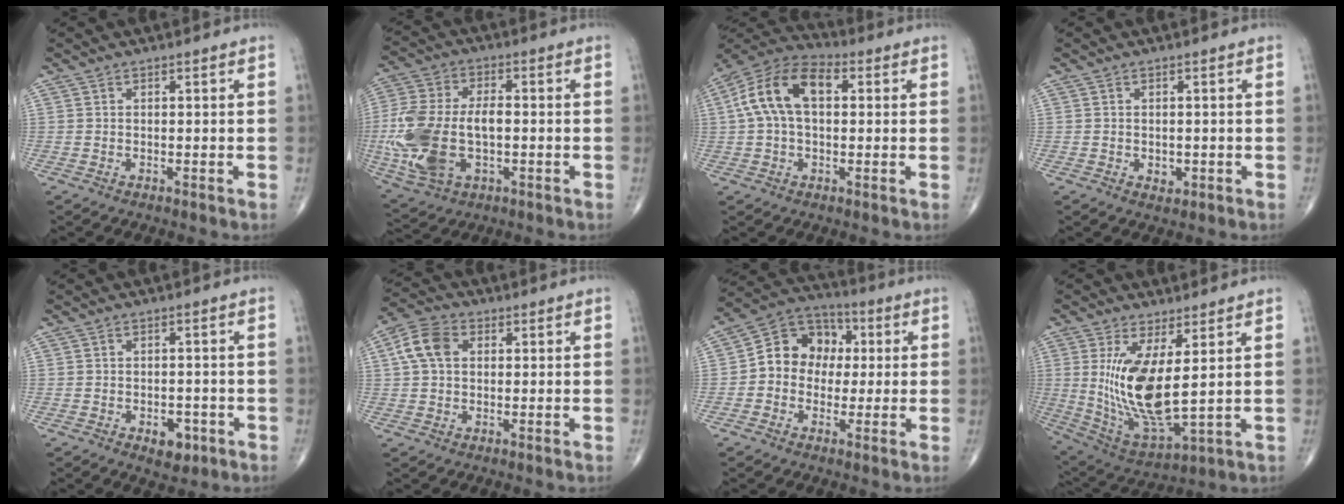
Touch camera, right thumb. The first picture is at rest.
{"total": 18.2, "force": [-2.5, 10.3, 14.8], "torque": [-0.334, 0.006, -0.037]}
{"total": 13.5, "force": [2.3, 7.9, 10.7], "torque": [-0.209, 0.037, 0.032]}
{"total": 1.7, "force": [-0.4, 1.2, 1.1], "torque": [-0.009, -0.001, -0.003]}
{"total": 4.2, "force": [-2.0, 2.6, 2.8], "torque": [-0.021, 0.006, -0.022]}
{"total": 7.1, "force": [1.5, 5.0, 4.8], "torque": [-0.095, 0.017, 0.022]}
{"total": 11.3, "force": [0.5, 9.5, 6.0], "torque": [-0.058, 0.030, -0.006]}
{"total": 15.2, "force": [2.5, 5.3, 14.1], "torque": [-0.281, -0.034, 0.067]}